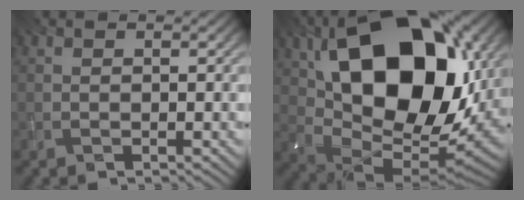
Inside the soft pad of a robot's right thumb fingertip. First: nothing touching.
{"total": 20.3, "force": [5.9, 12.1, 15.1], "torque": [-0.272, 0.008, 0.107]}